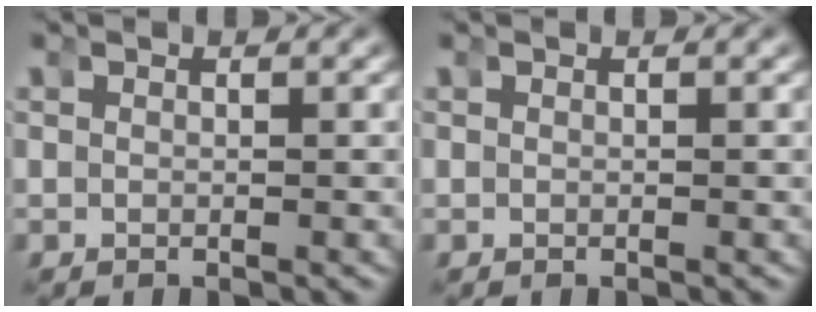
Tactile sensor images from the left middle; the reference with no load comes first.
{"total": 0.0}